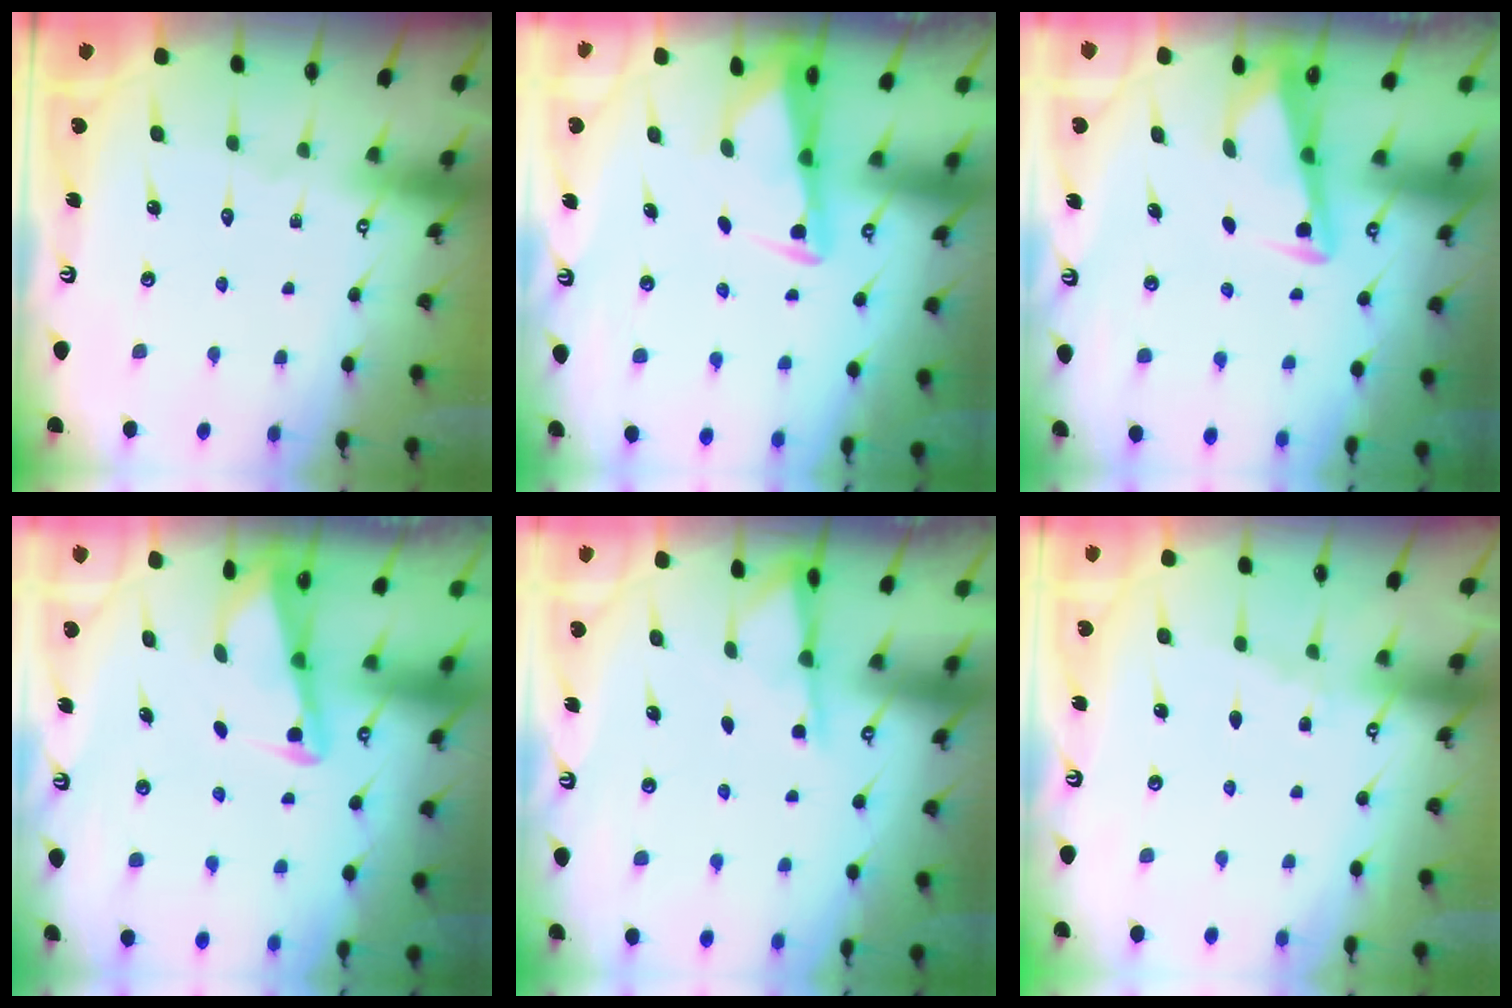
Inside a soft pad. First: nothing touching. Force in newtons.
{"total": 2.5, "press": 2.5, "slide": 0.5}
{"total": 3.3, "press": 3.3, "slide": 0.3}
{"total": 2.9, "press": 2.9, "slide": 0.3}
{"total": 2.0, "press": 2.0, "slide": 0.4}
{"total": 3.4, "press": 3.4, "slide": 0.6}